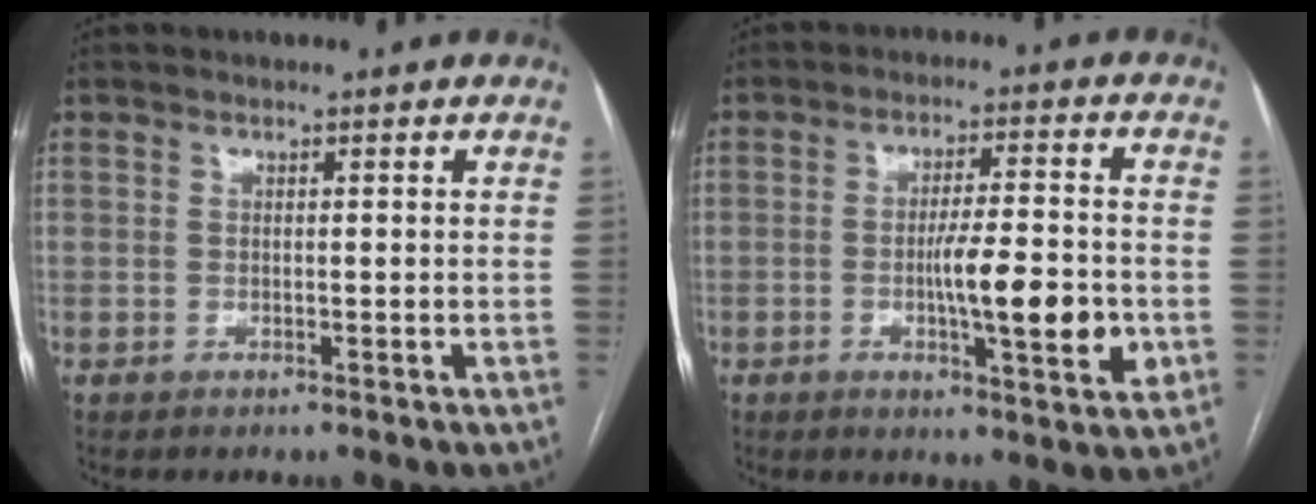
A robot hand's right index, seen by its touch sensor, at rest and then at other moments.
{"total": 10.7, "force": [-2.2, 1.6, 10.3], "torque": [-0.161, -0.004, -0.033]}